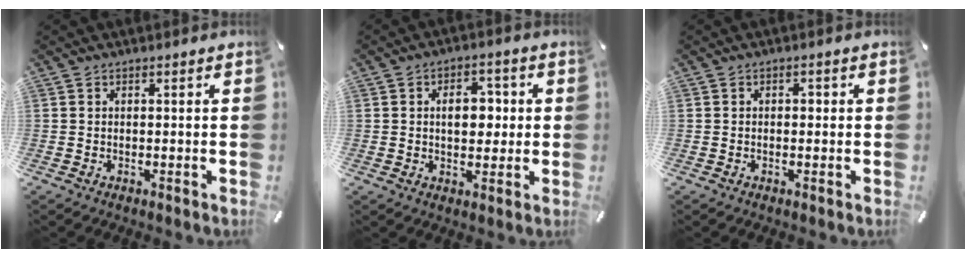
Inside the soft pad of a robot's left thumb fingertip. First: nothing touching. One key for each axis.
{"total": 8.1, "fx": 0.7, "fy": 5.4, "fz": 6.0, "tx": -0.071, "ty": -0.002, "tz": 0.003}
{"total": 1.2, "fx": -0.3, "fy": 0.7, "fz": 0.9, "tx": -0.018, "ty": 0.004, "tz": -0.007}